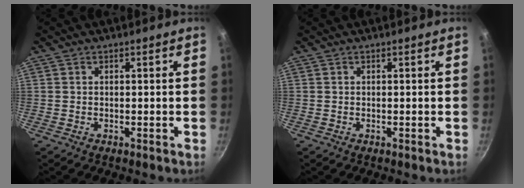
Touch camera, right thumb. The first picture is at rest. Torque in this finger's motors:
{"motor_torque": [-0.08, 0.08, 0.00, 0.00, 0.04]}